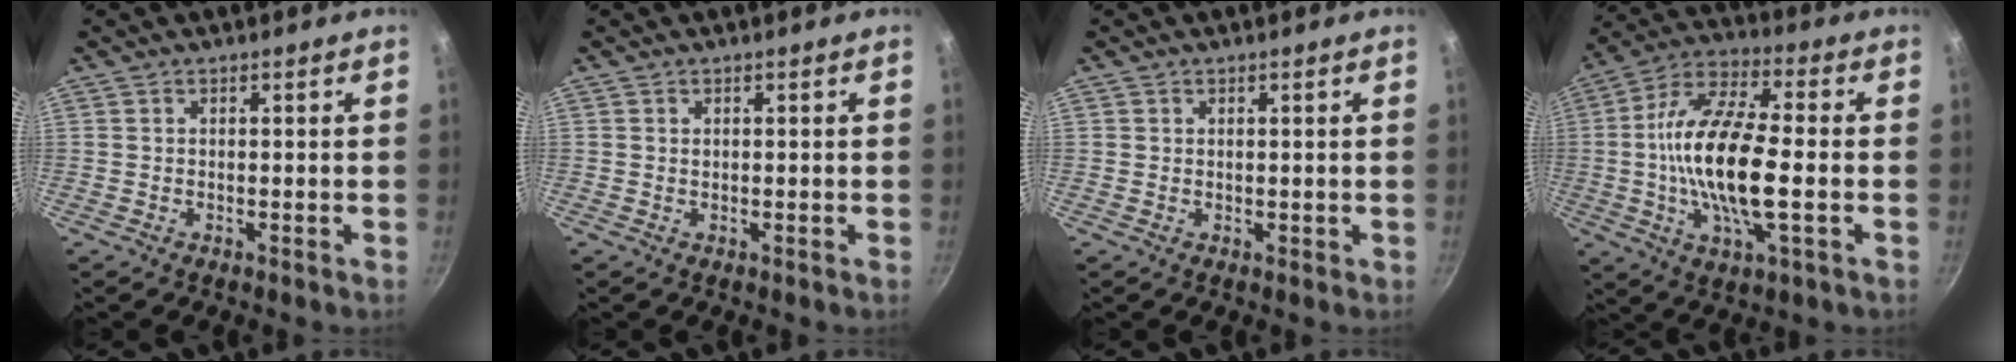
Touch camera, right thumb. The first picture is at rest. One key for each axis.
{"total": 0.0}
{"total": 0.6, "fx": 0.2, "fy": 0.5, "fz": 0.0, "tx": 0.006, "ty": -0.001, "tz": 0.001}
{"total": 18.1, "fx": -1.7, "fy": 6.7, "fz": 16.8, "tx": -0.320, "ty": 0.022, "tz": -0.045}